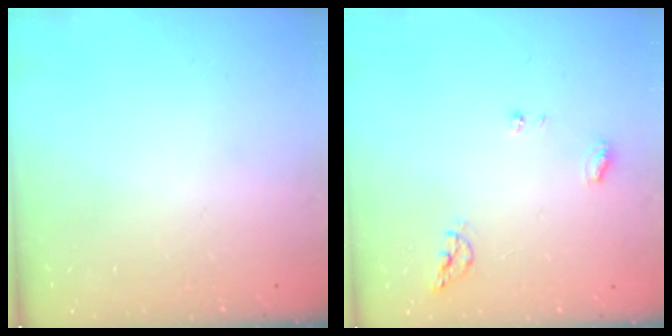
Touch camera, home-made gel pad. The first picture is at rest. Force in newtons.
{"total": 6.7, "press": 6.7, "slide": 0.3}